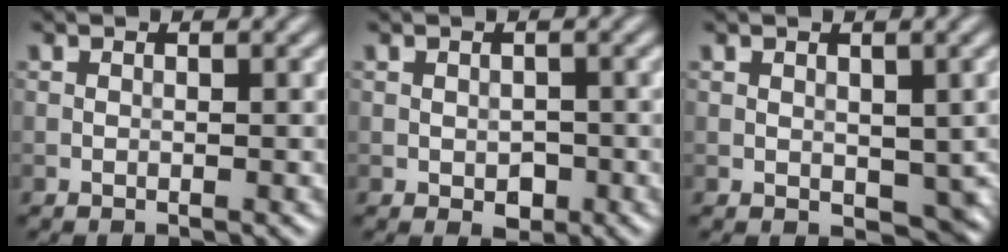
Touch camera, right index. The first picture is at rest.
{"total": 1.4, "force": [-0.4, 1.0, 0.9], "torque": [-0.013, -0.006, -0.004]}
{"total": 3.7, "force": [-0.1, 2.6, 2.7], "torque": [-0.038, -0.013, 0.007]}